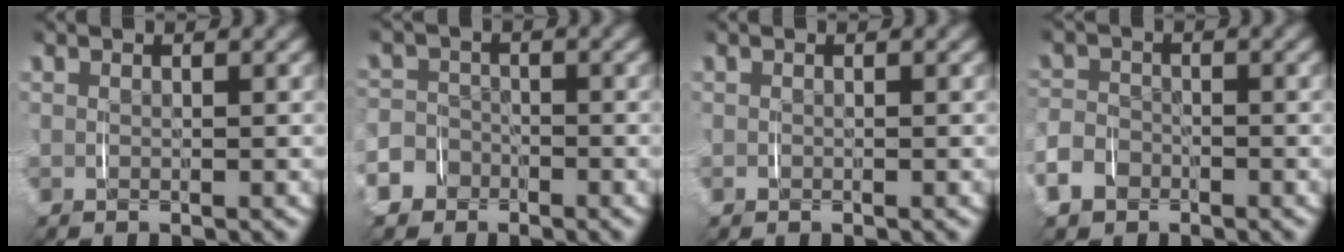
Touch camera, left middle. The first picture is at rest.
{"total": 7.1, "force": [-3.2, 6.3, 1.0], "torque": [-0.029, -0.007, -0.072]}
{"total": 0.0}
{"total": 3.7, "force": [-1.8, 3.0, 1.1], "torque": [-0.035, -0.008, -0.035]}